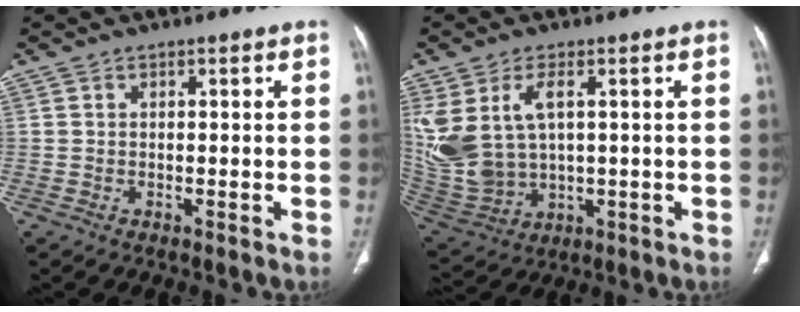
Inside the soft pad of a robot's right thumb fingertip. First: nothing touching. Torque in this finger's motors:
{"motor_torque": [0.06, 0.53, 0.95, 1.12, 0.17]}